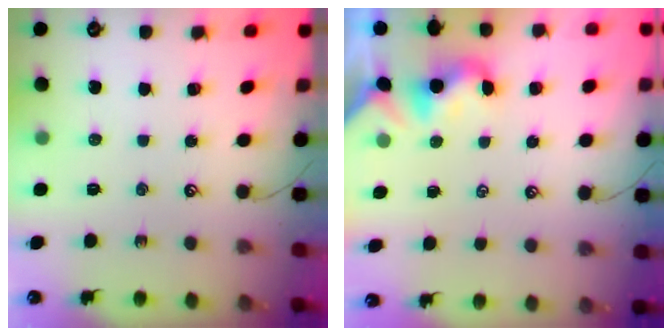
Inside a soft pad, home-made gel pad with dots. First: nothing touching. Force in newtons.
{"total": 2.1, "press": 2.0, "slide": 0.5}